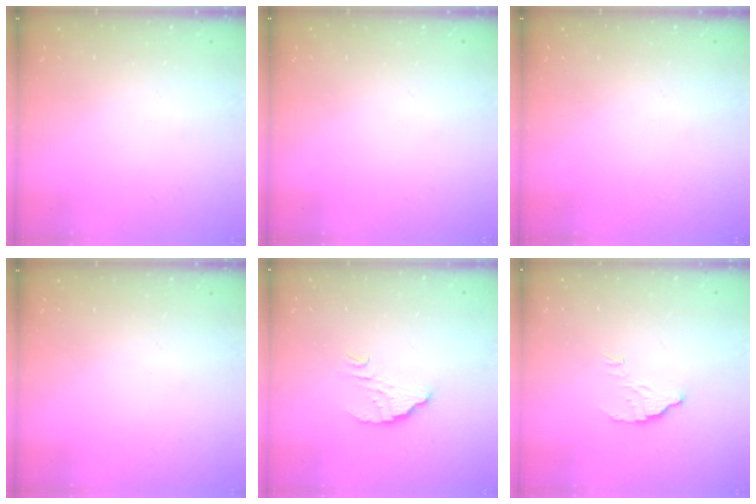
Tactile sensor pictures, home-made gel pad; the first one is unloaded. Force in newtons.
{"total": 0.0}
{"total": 0.0}
{"total": 0.0}
{"total": 5.4, "press": 5.4, "slide": 0.3}
{"total": 5.3, "press": 5.3, "slide": 0.1}